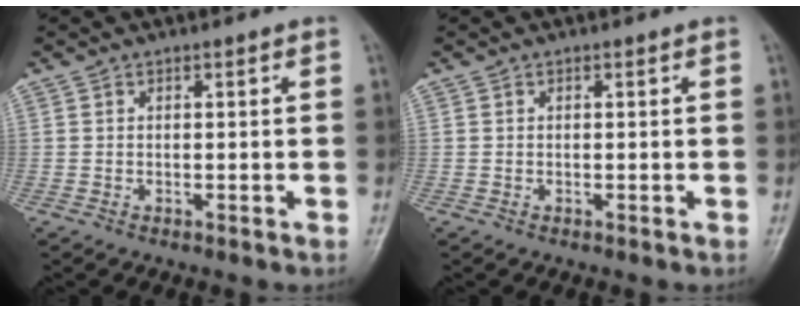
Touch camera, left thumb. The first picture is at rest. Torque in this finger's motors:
{"motor_torque": [-0.01, 0.04, -0.04, -0.10, 0.00]}